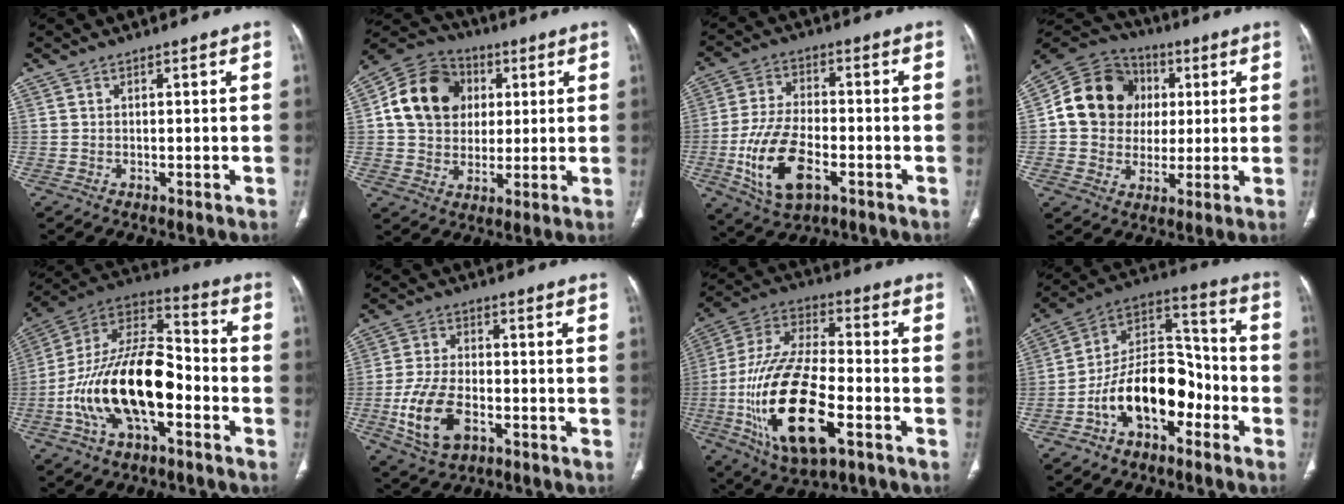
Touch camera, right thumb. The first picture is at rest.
{"total": 15.1, "force": [3.1, 12.4, 7.9], "torque": [-0.122, 0.010, 0.049]}
{"total": 14.2, "force": [-4.9, 7.3, 11.1], "torque": [-0.217, 0.012, -0.083]}
{"total": 15.2, "force": [2.2, 13.6, 6.5], "torque": [-0.089, 0.017, 0.035]}
{"total": 22.1, "force": [-6.3, 11.1, 18.0], "torque": [-0.319, 0.059, -0.111]}
{"total": 11.5, "force": [-4.0, 6.7, 8.5], "torque": [-0.171, 0.012, -0.067]}
{"total": 23.5, "force": [-7.5, 10.0, 19.9], "torque": [-0.404, 0.017, -0.126]}
{"total": 17.2, "force": [-6.8, 10.3, 12.0], "torque": [-0.169, 0.082, -0.122]}